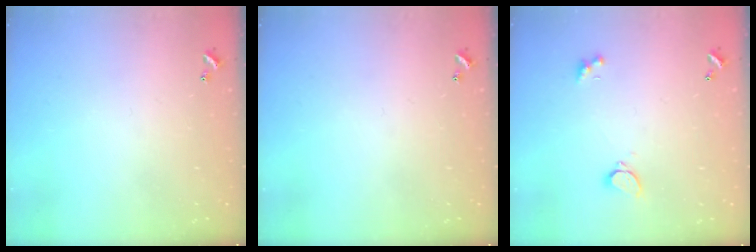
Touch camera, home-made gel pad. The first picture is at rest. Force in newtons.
{"total": 0.0}
{"total": 1.0, "press": 0.8, "slide": 0.5}